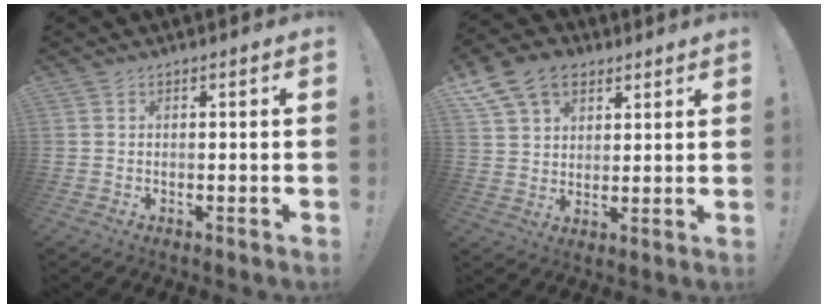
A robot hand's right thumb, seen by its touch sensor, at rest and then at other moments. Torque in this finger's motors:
{"motor_torque": [0.80, 0.96, 0.91, 0.68, 0.08]}